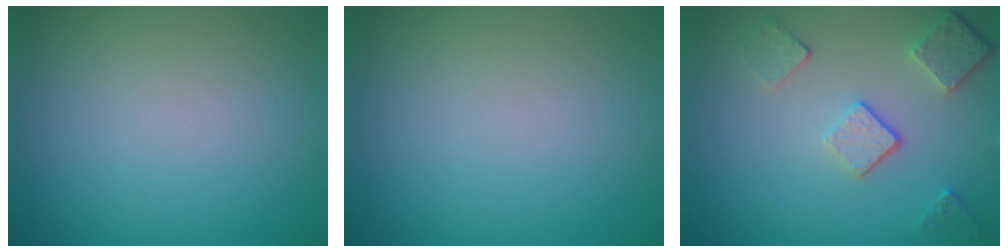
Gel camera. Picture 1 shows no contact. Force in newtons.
{"total": 0.0}
{"total": 3.5, "press": 2.8, "slide": 2.1}